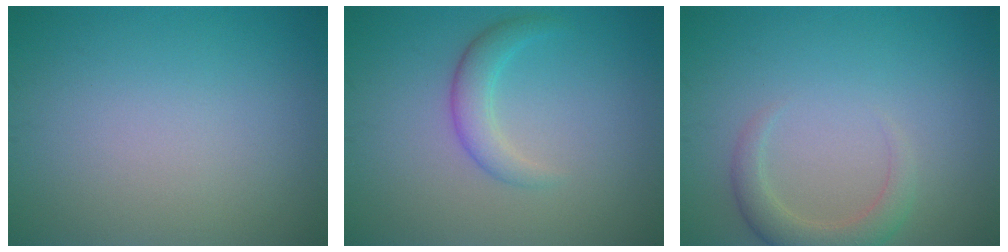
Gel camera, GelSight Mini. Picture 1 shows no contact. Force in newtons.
{"total": 2.5, "press": 2.5, "slide": 0.1}
{"total": 2.8, "press": 2.8, "slide": 0.4}